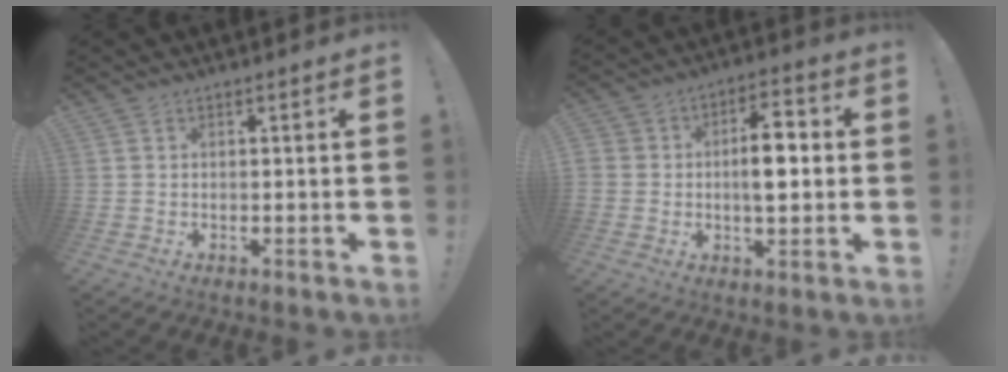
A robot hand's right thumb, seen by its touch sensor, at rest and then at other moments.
{"total": 10.3, "force": [-1.0, 6.9, 7.6], "torque": [-0.119, 0.021, -0.018]}